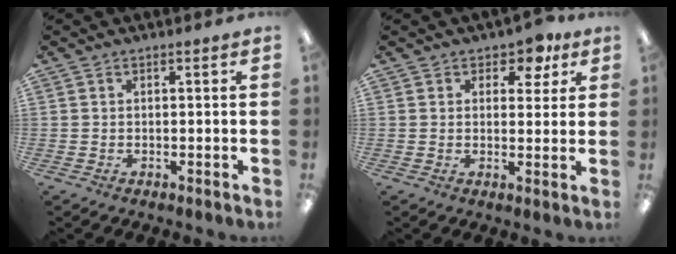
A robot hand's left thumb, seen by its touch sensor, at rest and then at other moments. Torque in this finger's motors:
{"motor_torque": [0.06, 0.07, 0.02, -0.15, 0.04]}